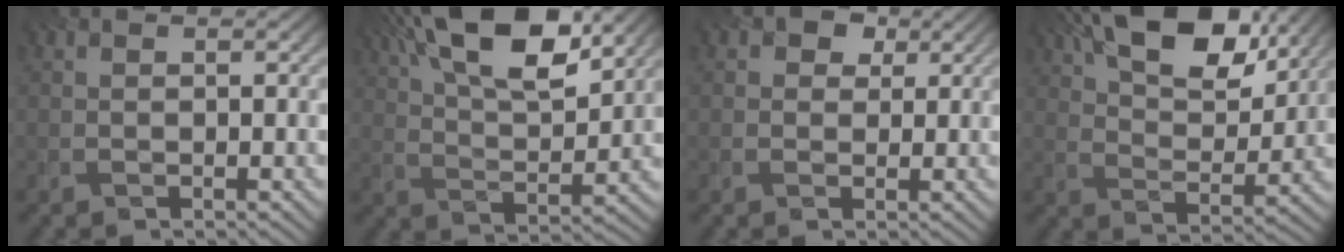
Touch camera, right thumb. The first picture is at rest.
{"total": 14.4, "force": [8.3, 5.3, 10.5], "torque": [-0.205, 0.016, 0.134]}
{"total": 2.9, "force": [1.0, 2.5, 1.0], "torque": [-0.010, 0.006, 0.003]}
{"total": 14.2, "force": [8.5, 6.2, 9.5], "torque": [-0.159, 0.009, 0.131]}